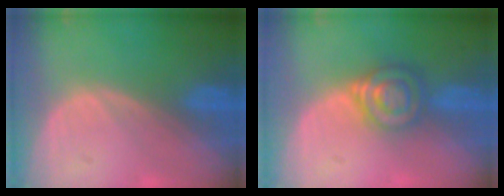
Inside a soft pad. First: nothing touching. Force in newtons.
{"total": 6.6, "press": 5.7, "slide": 3.3}